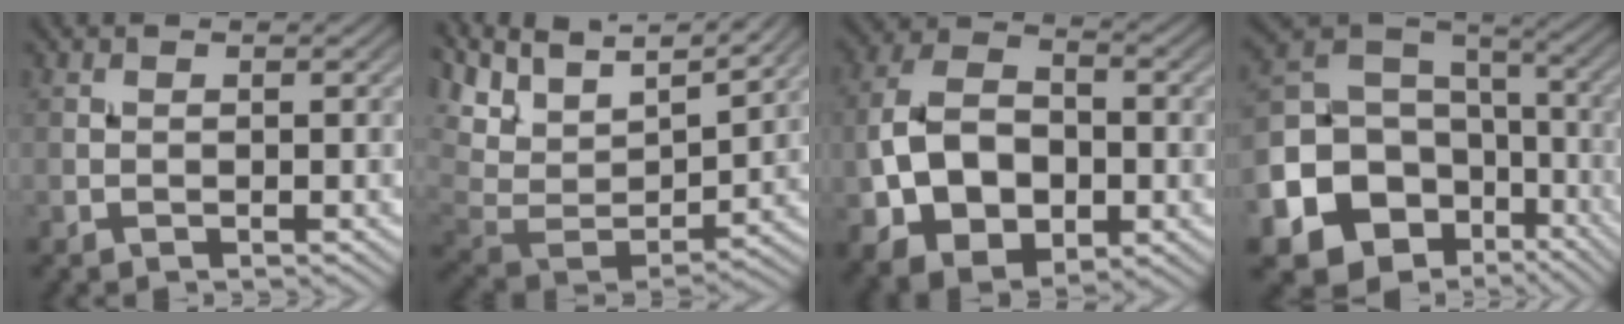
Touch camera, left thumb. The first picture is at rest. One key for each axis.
{"total": 11.7, "fx": 6.3, "fy": 5.3, "fz": 8.3, "tx": -0.202, "ty": 0.011, "tz": 0.120}
{"total": 11.7, "fx": -2.0, "fy": 7.6, "fz": 8.7, "tx": -0.197, "ty": -0.006, "tz": -0.039}
{"total": 17.9, "fx": -7.2, "fy": 14.2, "fz": 8.2, "tx": -0.214, "ty": -0.050, "tz": -0.120}